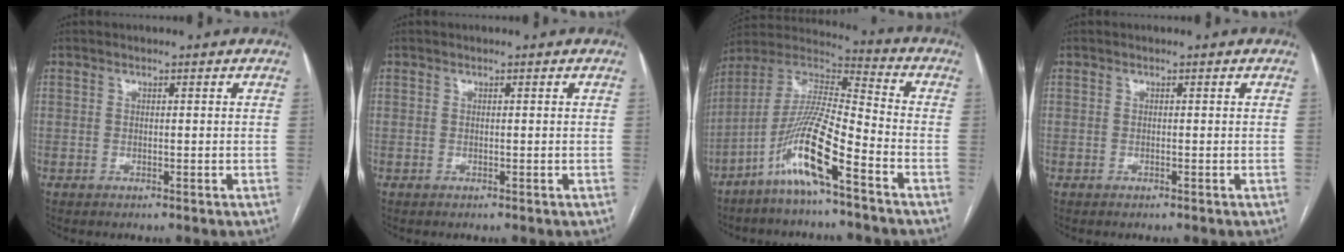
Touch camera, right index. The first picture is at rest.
{"total": 0.0}
{"total": 13.0, "force": [-7.1, 0.8, 10.8], "torque": [-0.224, -0.001, -0.142]}
{"total": 0.0}